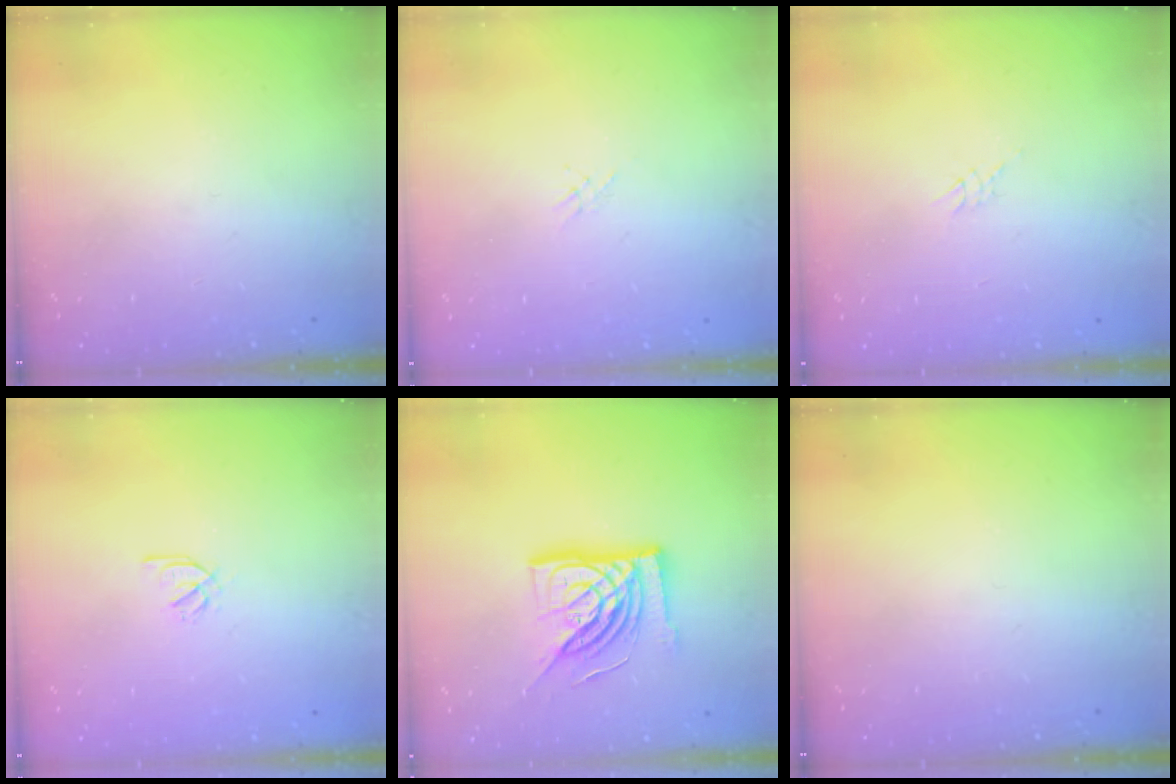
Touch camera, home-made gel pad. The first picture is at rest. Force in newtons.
{"total": 1.3, "press": 1.2, "slide": 0.3}
{"total": 2.6, "press": 2.6, "slide": 0.2}
{"total": 2.1, "press": 2.0, "slide": 0.7}
{"total": 15.7, "press": 15.7, "slide": 1.5}
{"total": 0.0}